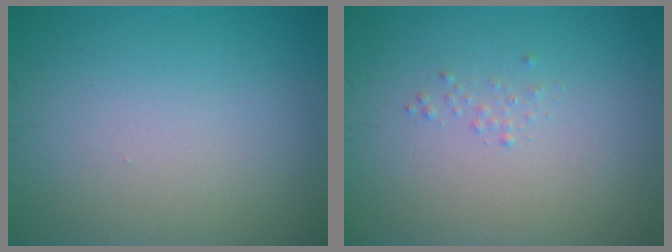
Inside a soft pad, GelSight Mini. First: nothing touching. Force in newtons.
{"total": 0.5, "press": 0.5, "slide": 0.0}